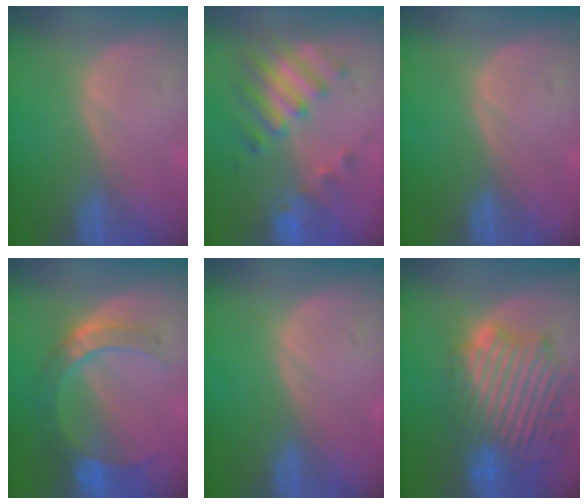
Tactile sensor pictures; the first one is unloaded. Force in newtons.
{"total": 8.3, "press": 7.3, "slide": 3.9}
{"total": 0.0}
{"total": 7.2, "press": 6.9, "slide": 1.9}
{"total": 0.0}
{"total": 13.3, "press": 11.7, "slide": 6.3}